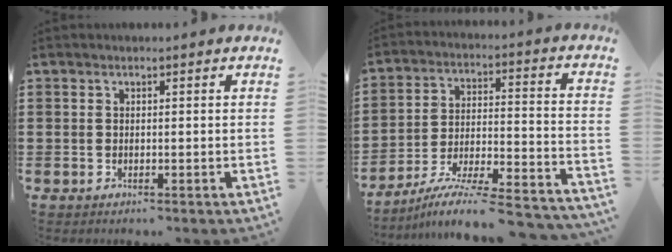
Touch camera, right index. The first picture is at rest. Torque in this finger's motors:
{"motor_torque": [1.63, 0.51, 0.29, 0.15]}